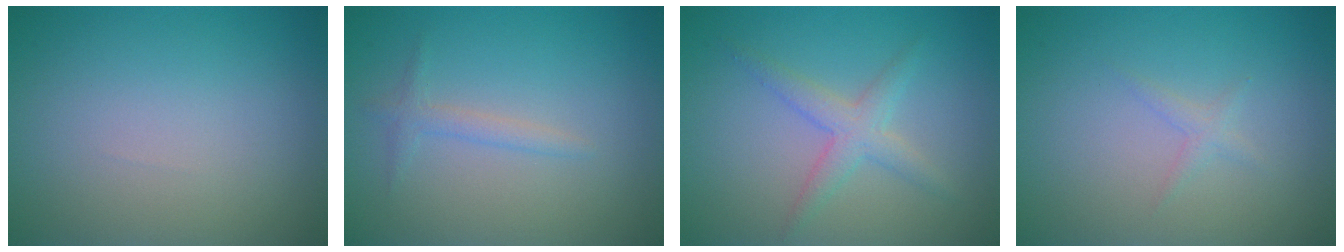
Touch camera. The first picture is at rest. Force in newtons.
{"total": 1.3, "press": 1.3, "slide": 0.0}
{"total": 2.5, "press": 2.5, "slide": 0.1}
{"total": 0.9, "press": 0.9, "slide": 0.0}